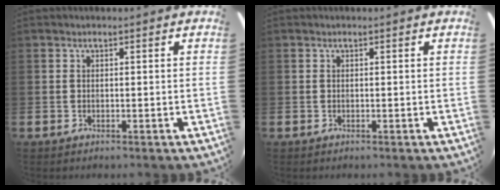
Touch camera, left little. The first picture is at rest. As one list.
[{"total": 0.0}]